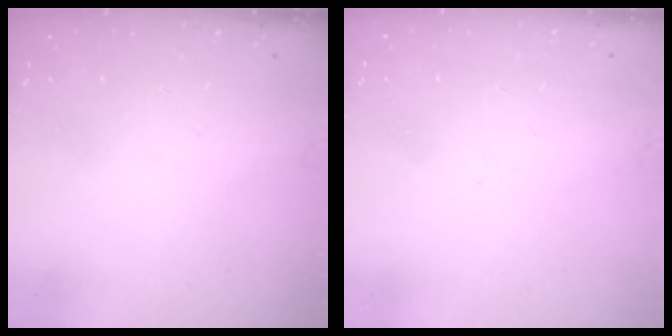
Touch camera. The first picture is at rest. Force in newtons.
{"total": 1.3, "press": 1.2, "slide": 0.5}